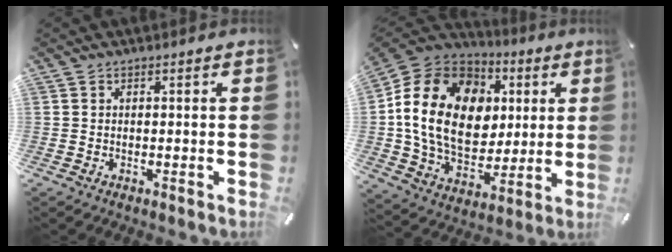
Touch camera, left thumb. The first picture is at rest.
{"total": 21.1, "force": [2.8, 16.3, 13.2], "torque": [-0.264, 0.011, 0.052]}